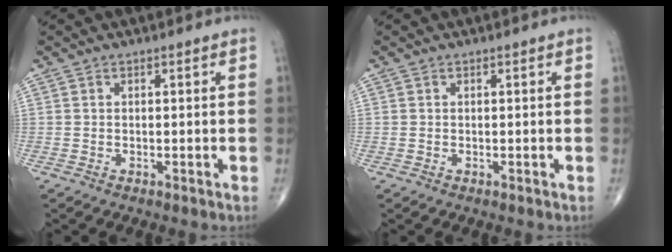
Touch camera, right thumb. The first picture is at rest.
{"total": 0.0}